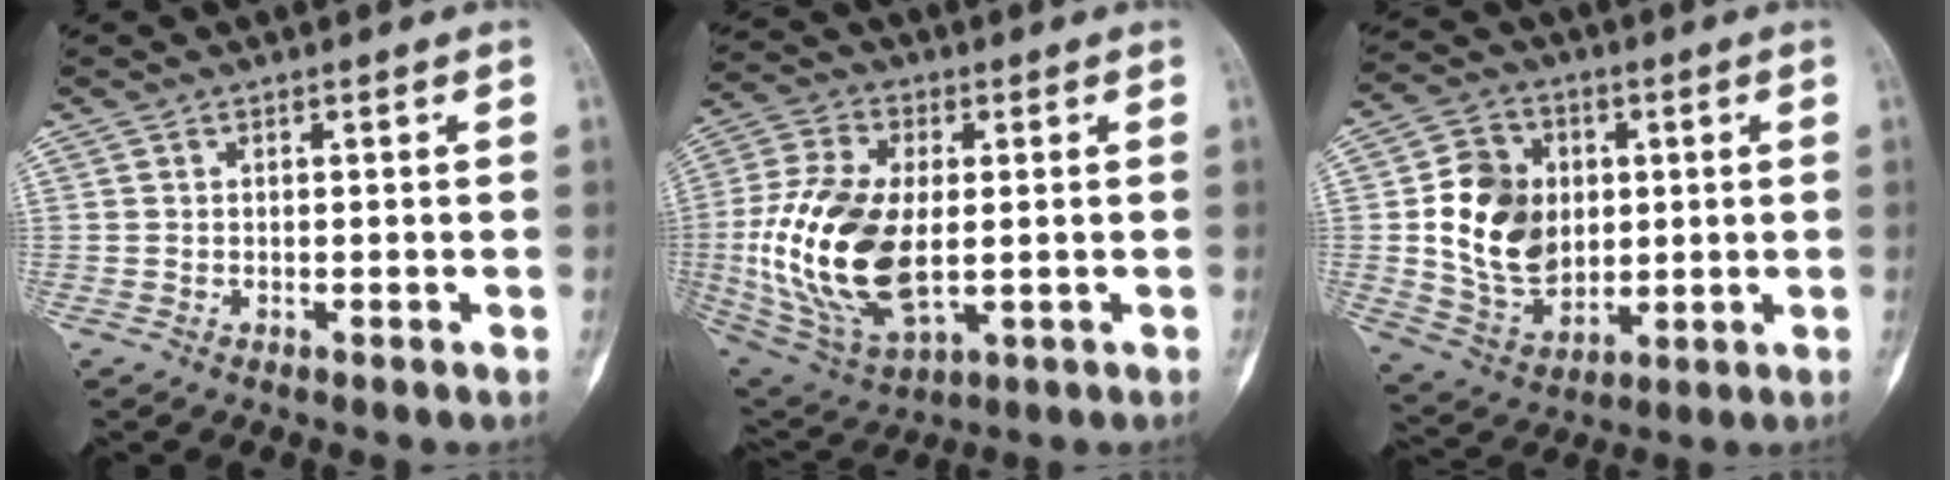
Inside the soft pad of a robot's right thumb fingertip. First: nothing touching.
{"total": 20.4, "force": [-1.1, 11.6, 16.8], "torque": [-0.340, -0.006, -0.007]}
{"total": 15.7, "force": [1.2, 12.2, 9.8], "torque": [-0.128, -0.006, 0.033]}